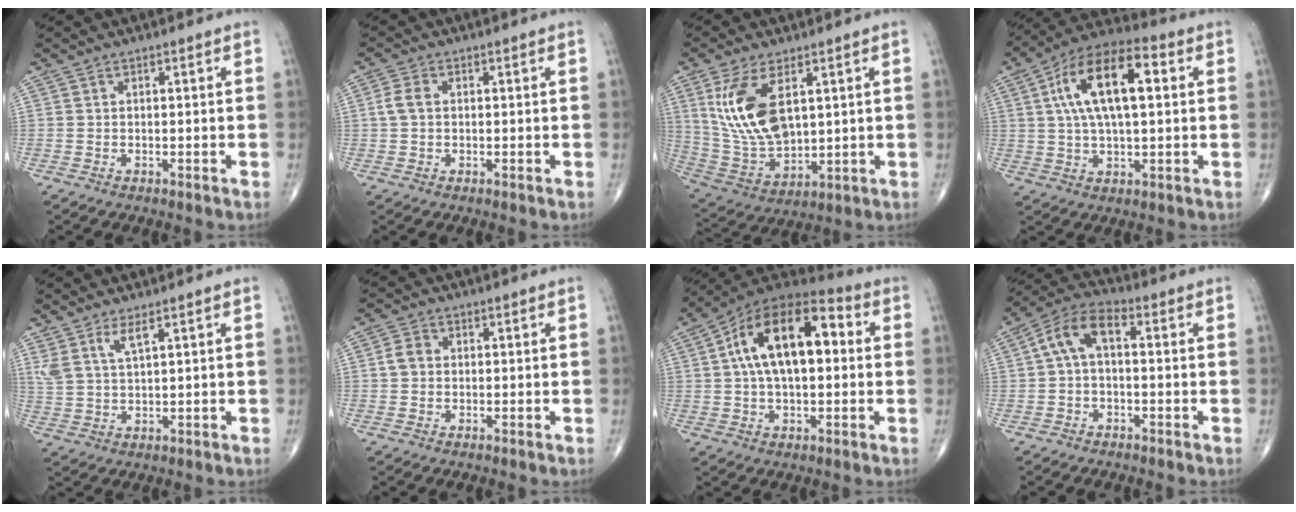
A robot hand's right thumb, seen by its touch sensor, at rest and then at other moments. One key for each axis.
{"total": 3.0, "fx": 0.3, "fy": 2.1, "fz": 2.2, "tx": -0.051, "ty": 0.008, "tz": 0.003}
{"total": 15.2, "fx": 4.9, "fy": 7.8, "fz": 12.1, "tx": -0.234, "ty": -0.022, "tz": 0.111}
{"total": 16.6, "fx": 3.7, "fy": 7.2, "fz": 14.5, "tx": -0.252, "ty": 0.023, "tz": 0.057}
{"total": 4.5, "fx": 2.7, "fy": 1.1, "fz": 3.4, "tx": -0.078, "ty": -0.014, "tz": 0.062}
{"total": 2.9, "fx": 0.1, "fy": 2.4, "fz": 1.6, "tx": -0.027, "ty": 0.008, "tz": -0.004}
{"total": 18.5, "fx": 2.9, "fy": 9.5, "fz": 15.6, "tx": -0.252, "ty": 0.038, "tz": 0.037}
{"total": 8.1, "fx": 0.6, "fy": 4.3, "fz": 6.8, "tx": -0.126, "ty": 0.031, "tz": -0.001}